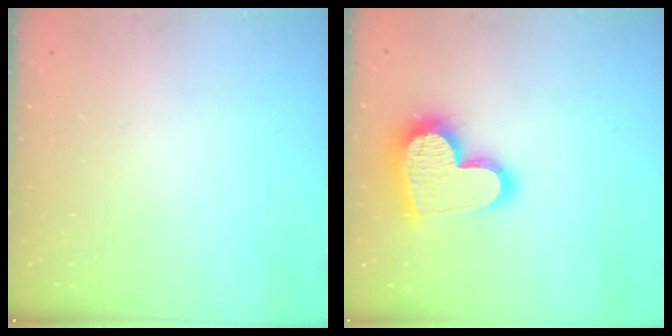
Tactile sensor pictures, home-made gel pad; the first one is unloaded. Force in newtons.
{"total": 18.1, "press": 18.0, "slide": 1.5}